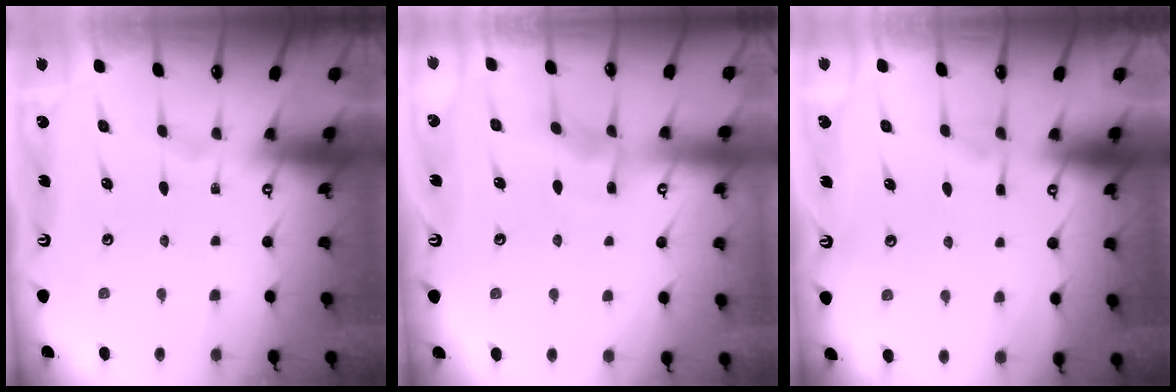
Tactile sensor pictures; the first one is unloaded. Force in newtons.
{"total": 5.8, "press": 5.8, "slide": 0.5}
{"total": 3.0, "press": 3.0, "slide": 0.5}